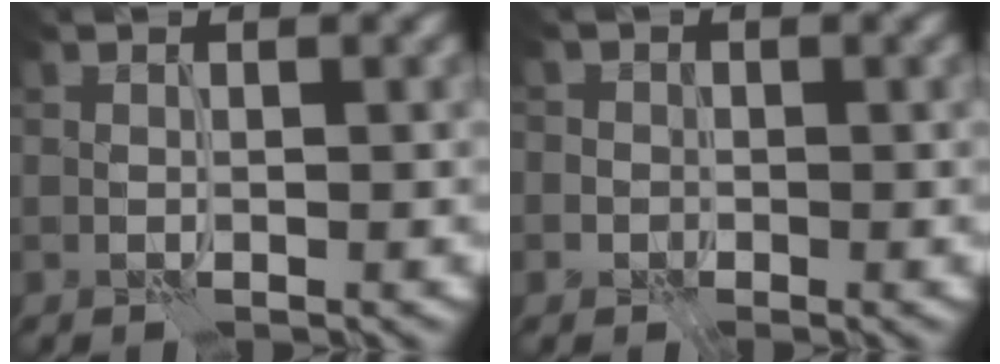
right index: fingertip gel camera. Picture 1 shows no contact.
{"total": 2.1, "force": [0.1, 2.1, 0.4], "torque": [0.007, 0.010, -0.014]}